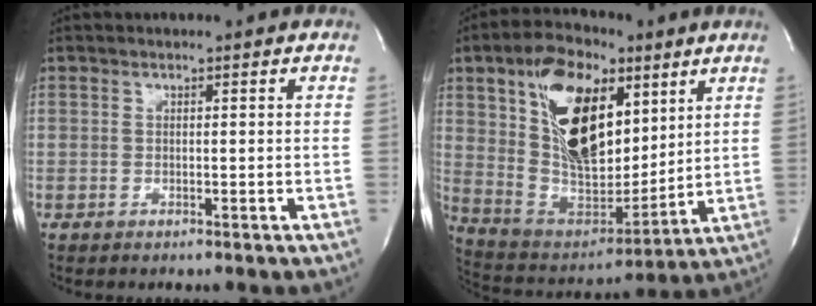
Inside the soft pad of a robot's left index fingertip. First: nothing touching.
{"total": 19.7, "force": [7.5, 9.8, 15.4], "torque": [-0.297, 0.015, 0.135]}